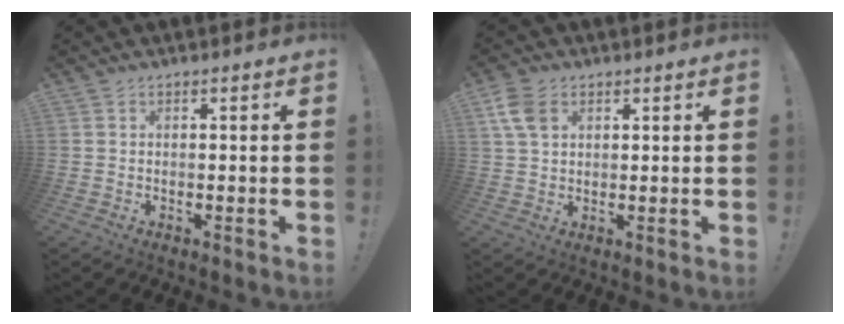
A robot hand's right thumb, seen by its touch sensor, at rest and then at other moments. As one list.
[{"total": 7.3, "force": [2.8, 5.0, 4.4], "torque": [-0.087, 0.003, 0.058]}]